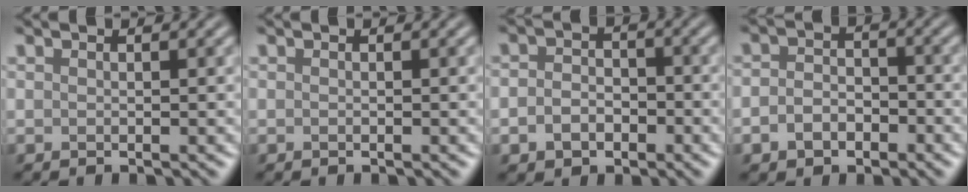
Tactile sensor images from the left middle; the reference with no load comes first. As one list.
[{"total": 0.0}, {"total": 3.1, "force": [-1.2, 2.3, 1.6], "torque": [-0.028, -0.001, -0.027]}, {"total": 3.1, "force": [-1.4, 2.2, 1.7], "torque": [-0.033, 0.001, -0.032]}]